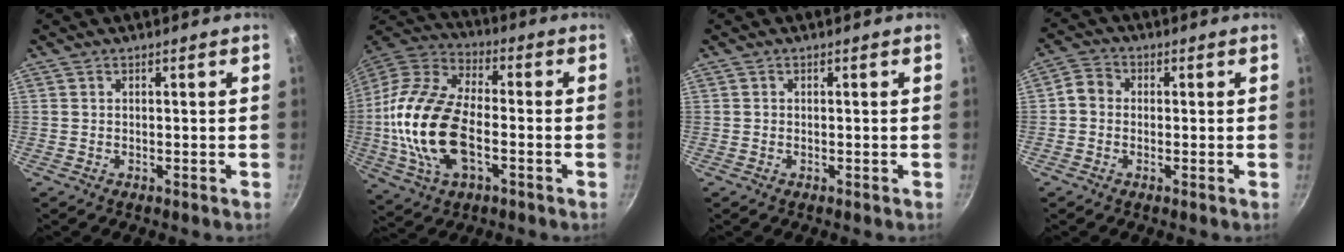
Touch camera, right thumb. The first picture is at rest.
{"total": 21.2, "force": [-3.5, 11.6, 17.4], "torque": [-0.345, 0.031, -0.076]}
{"total": 0.0}
{"total": 3.6, "force": [-0.4, 3.1, 1.8], "torque": [-0.027, 0.012, -0.022]}